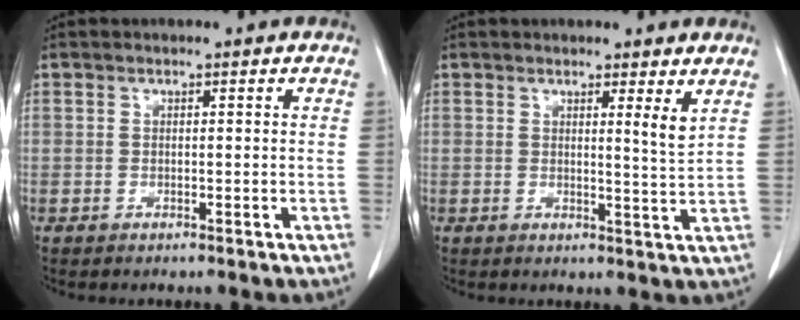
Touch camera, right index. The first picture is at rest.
{"total": 2.7, "force": [1.8, -0.5, 2.0], "torque": [-0.030, -0.016, 0.026]}